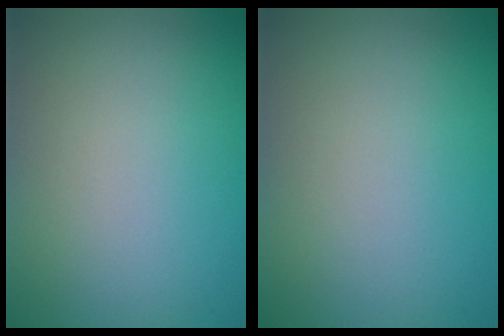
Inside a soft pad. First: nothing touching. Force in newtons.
{"total": 0.0}